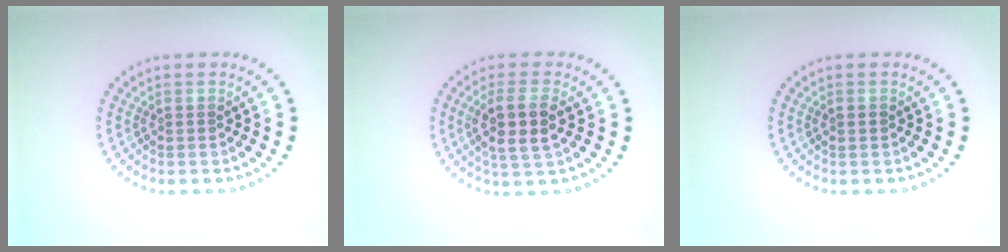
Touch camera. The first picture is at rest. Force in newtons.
{"total": 3.7, "press": 3.4, "slide": 1.3}
{"total": 0.7, "press": 0.7, "slide": 0.1}